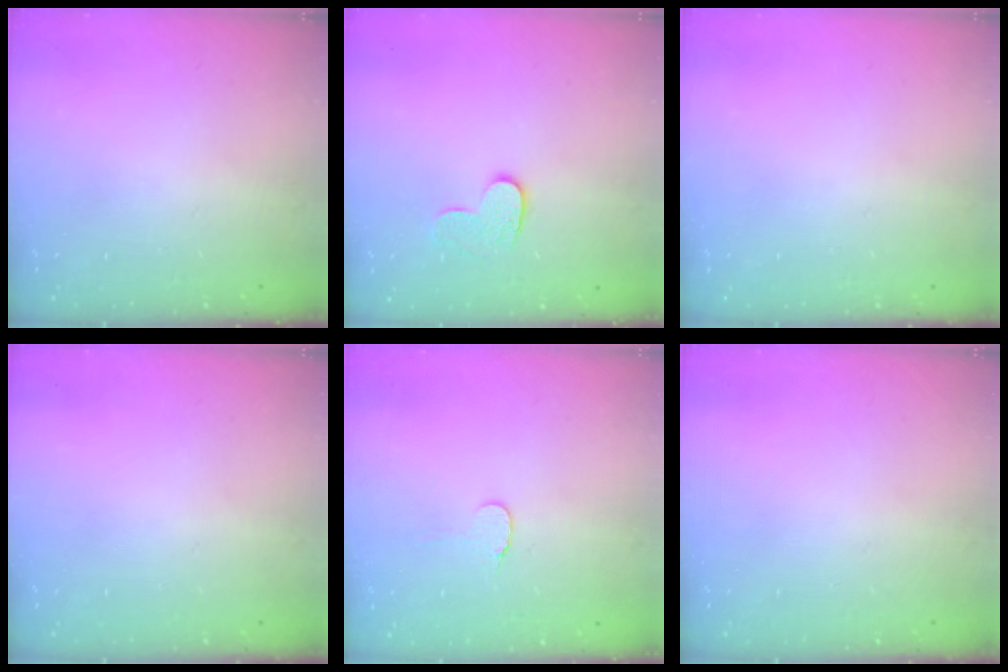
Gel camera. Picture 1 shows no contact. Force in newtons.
{"total": 8.0, "press": 8.0, "slide": 0.4}
{"total": 0.0}
{"total": 0.0}
{"total": 4.5, "press": 4.5, "slide": 0.4}
{"total": 0.0}